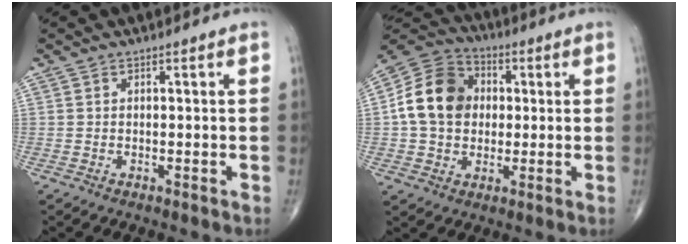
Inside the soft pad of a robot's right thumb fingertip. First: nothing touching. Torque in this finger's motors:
{"motor_torque": [0.58, 2.77, 0.48, -0.34, 0.11]}